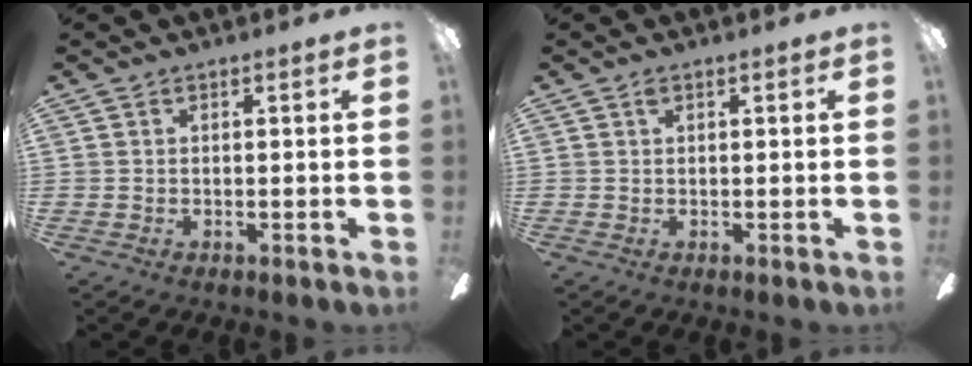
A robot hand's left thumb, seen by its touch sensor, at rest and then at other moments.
{"total": 0.8, "force": [0.4, 0.3, 0.6], "torque": [-0.014, 0.002, 0.008]}